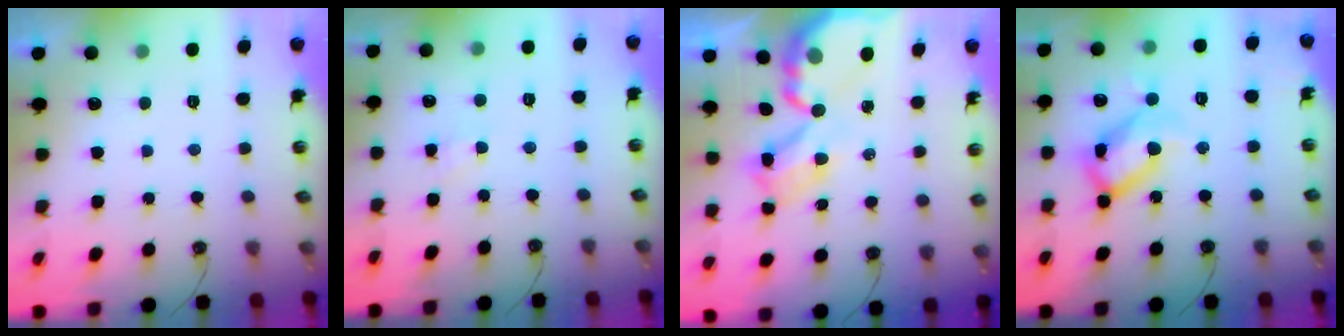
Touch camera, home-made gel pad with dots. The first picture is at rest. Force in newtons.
{"total": 3.7, "press": 3.6, "slide": 0.5}
{"total": 7.7, "press": 7.7, "slide": 0.4}
{"total": 17.1, "press": 17.0, "slide": 1.6}